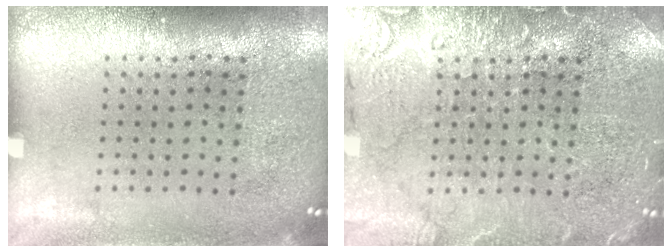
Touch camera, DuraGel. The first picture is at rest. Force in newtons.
{"total": 4.5, "press": 4.5, "slide": 0.7}